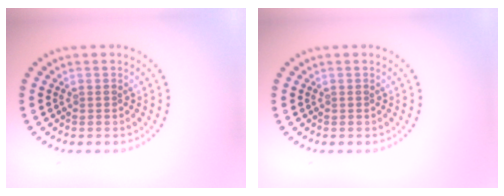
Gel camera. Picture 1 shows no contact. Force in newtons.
{"total": 0.0}